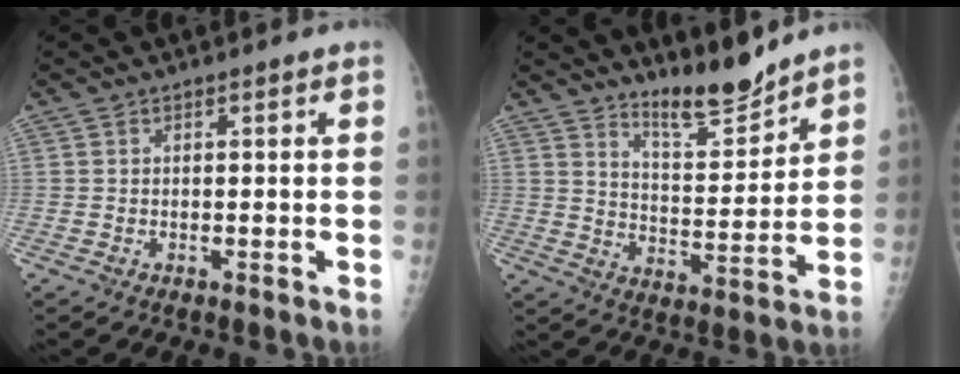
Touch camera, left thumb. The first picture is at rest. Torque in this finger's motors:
{"motor_torque": [1.59, 0.22, 0.65, -0.59, 0.00]}